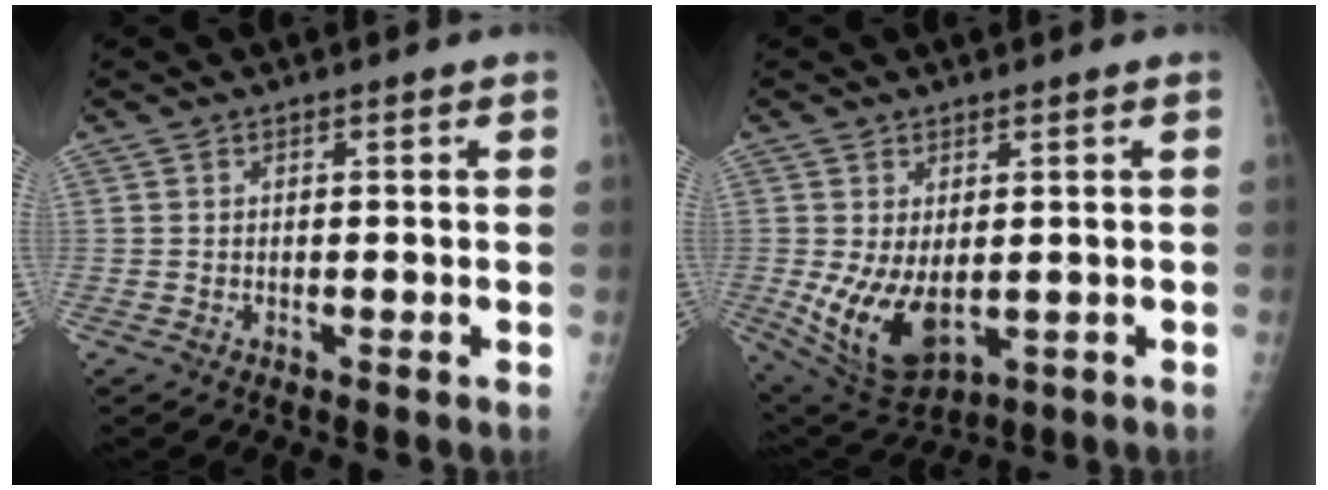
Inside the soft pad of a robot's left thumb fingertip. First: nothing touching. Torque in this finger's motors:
{"motor_torque": [0.70, 0.98, 0.49, -0.33, 0.21]}